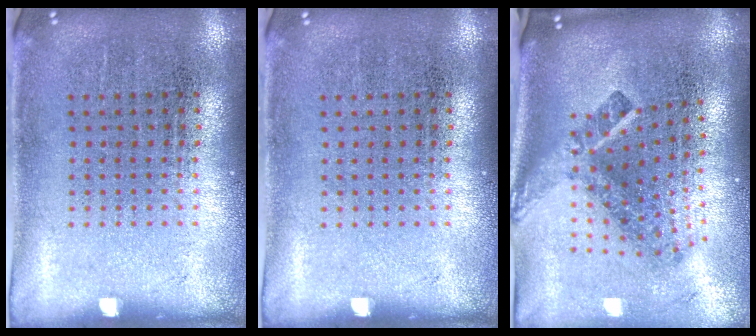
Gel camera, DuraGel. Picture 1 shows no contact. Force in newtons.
{"total": 0.0}
{"total": 2.8, "press": 1.7, "slide": 2.2}